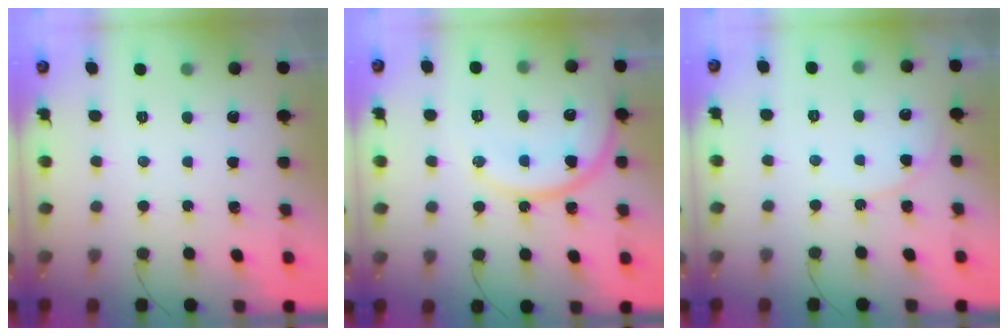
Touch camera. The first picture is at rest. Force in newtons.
{"total": 14.3, "press": 14.3, "slide": 1.1}
{"total": 6.0, "press": 6.0, "slide": 0.5}